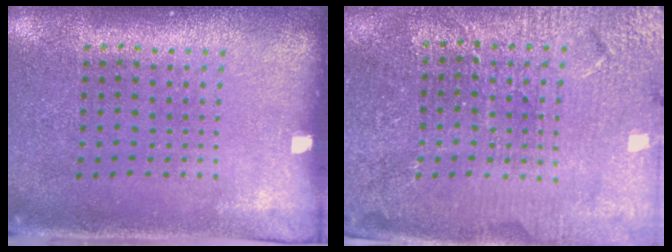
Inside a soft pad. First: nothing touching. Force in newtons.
{"total": 4.1, "press": 3.9, "slide": 1.2}